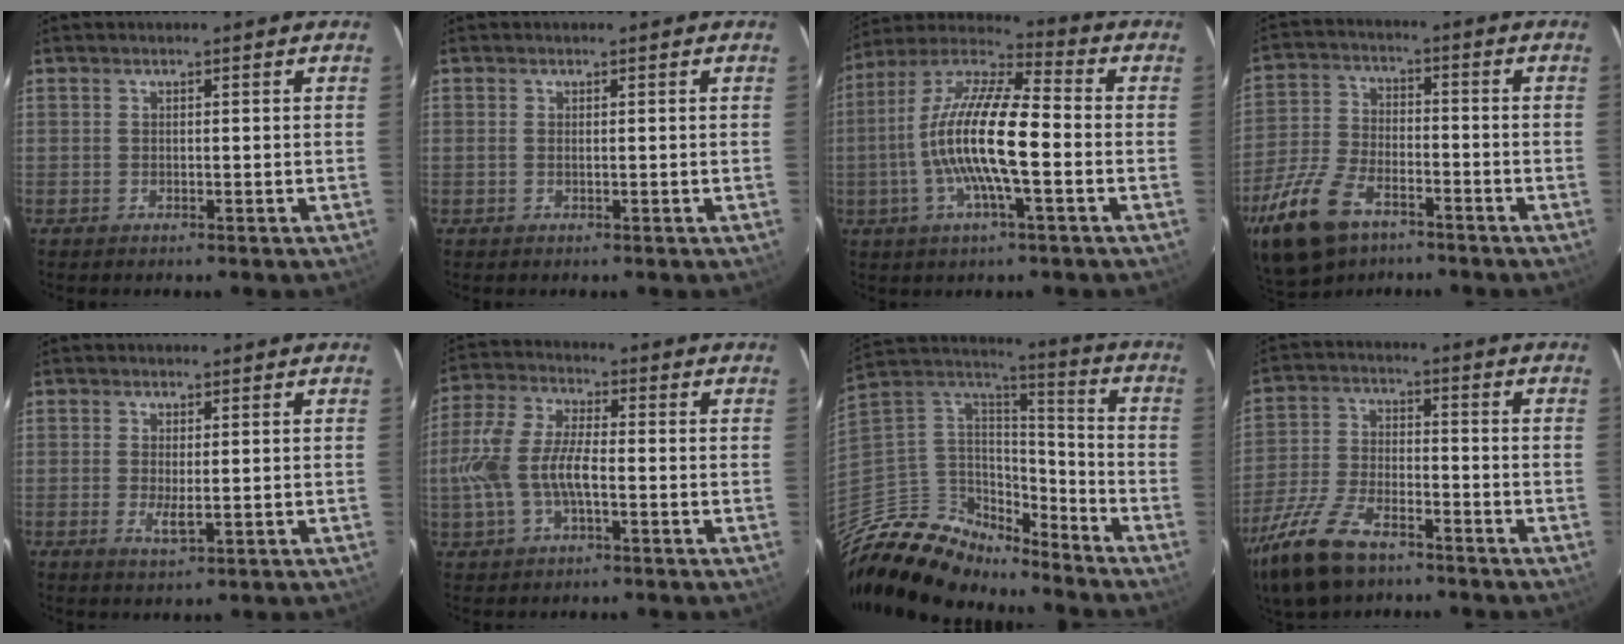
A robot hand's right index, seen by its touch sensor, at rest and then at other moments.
{"total": 0.6, "force": [0.2, 0.2, 0.5], "torque": [-0.012, 0.001, 0.001]}
{"total": 16.5, "force": [-2.6, 3.6, 15.9], "torque": [-0.302, 0.003, -0.058]}
{"total": 15.9, "force": [-9.8, 8.4, 9.2], "torque": [-0.226, -0.019, -0.184]}
{"total": 3.0, "force": [-0.2, 0.9, 2.9], "torque": [-0.055, -0.009, -0.002]}
{"total": 11.4, "force": [-2.0, 5.0, 10.1], "torque": [-0.222, 0.008, -0.039]}
{"total": 18.5, "force": [-14.9, 8.1, 7.5], "torque": [-0.181, 0.026, -0.267]}
{"total": 15.4, "force": [-10.6, 6.7, 9.0], "torque": [-0.214, -0.025, -0.204]}